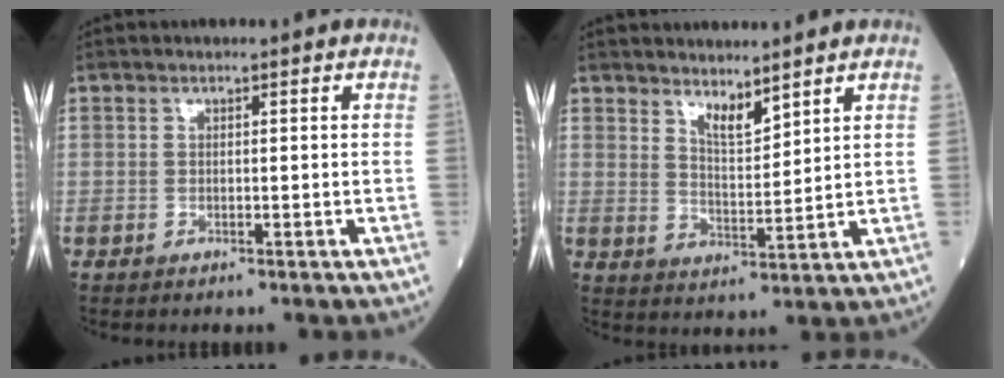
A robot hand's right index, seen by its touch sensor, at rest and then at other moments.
{"total": 4.0, "force": [3.4, 0.7, 2.0], "torque": [-0.038, -0.014, 0.068]}